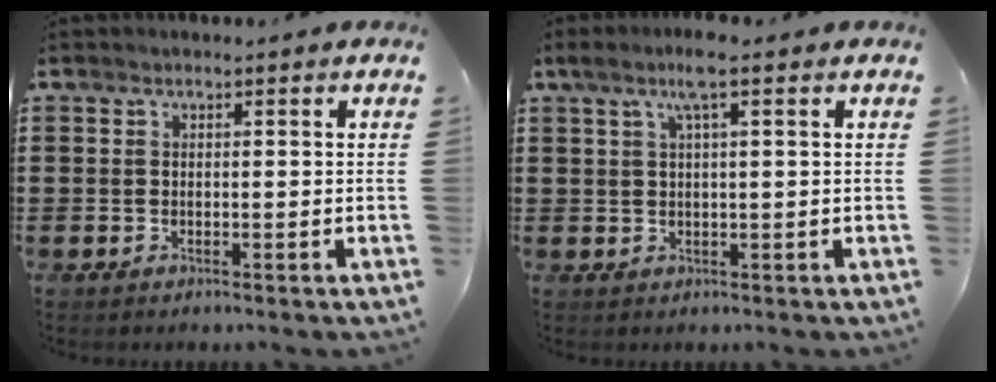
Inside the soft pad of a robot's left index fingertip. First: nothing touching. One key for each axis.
{"total": 4.1, "fx": 2.0, "fy": 0.2, "fz": 3.6, "tx": -0.074, "ty": 0.005, "tz": 0.033}